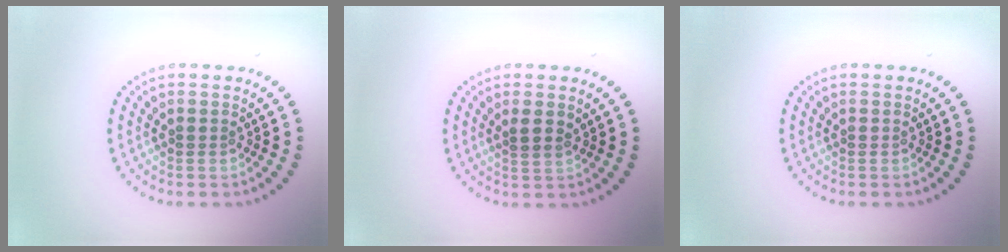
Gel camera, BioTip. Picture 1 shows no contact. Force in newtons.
{"total": 1.4, "press": 1.1, "slide": 0.8}
{"total": 0.0}